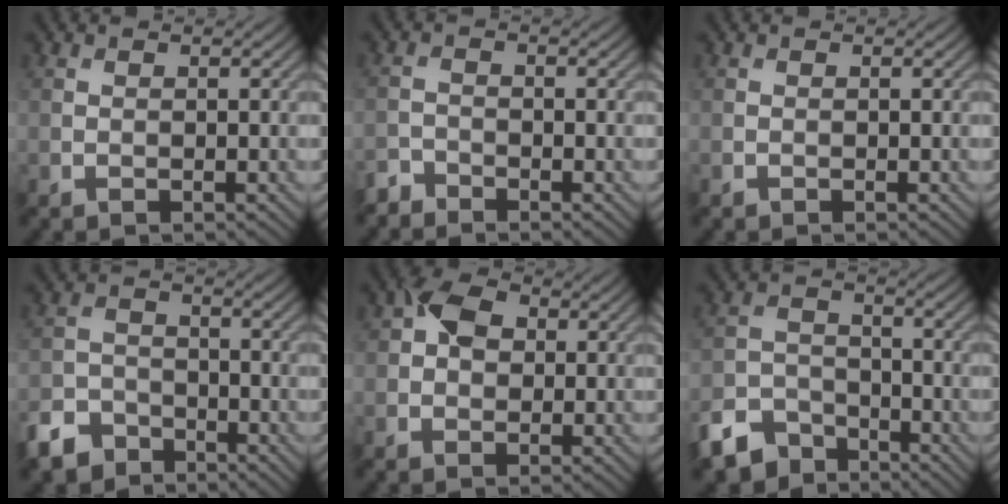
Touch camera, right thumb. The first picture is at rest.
{"total": 2.1, "force": [-2.0, 0.5, 0.1], "torque": [-0.003, -0.003, -0.050]}
{"total": 0.0}
{"total": 5.3, "force": [-4.1, 3.0, 1.5], "torque": [-0.037, -0.004, -0.088]}
{"total": 4.5, "force": [1.0, 3.4, 2.8], "torque": [-0.052, 0.008, 0.008]}
{"total": 7.0, "force": [-5.3, 3.9, 2.3], "torque": [-0.049, -0.008, -0.116]}